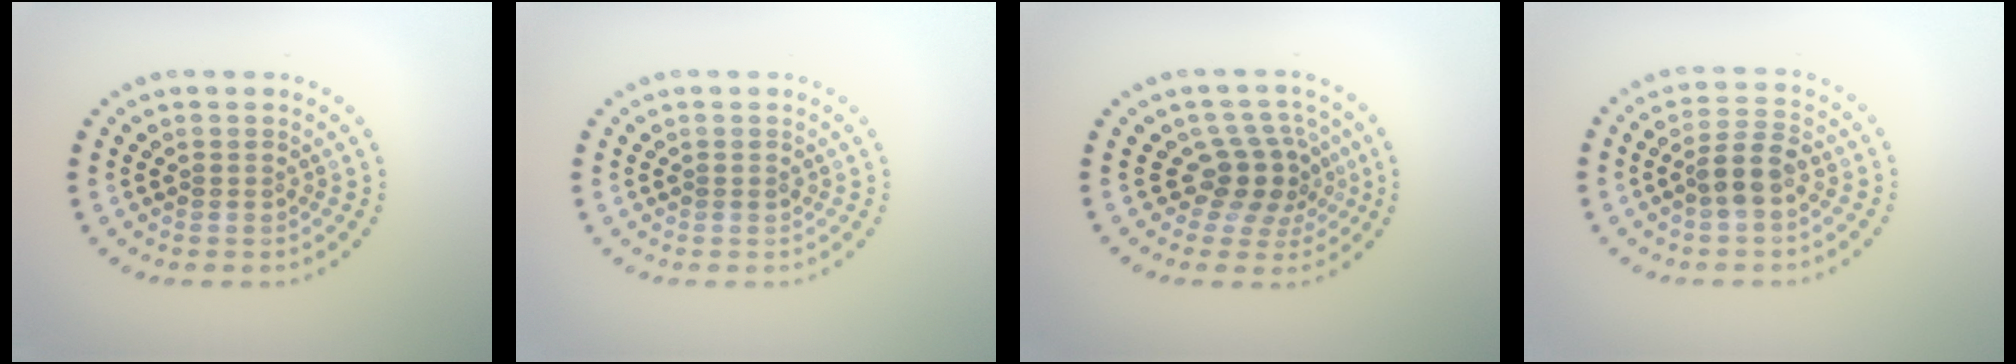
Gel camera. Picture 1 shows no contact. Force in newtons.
{"total": 0.6, "press": 0.6, "slide": 0.1}
{"total": 3.8, "press": 2.8, "slide": 2.6}
{"total": 3.4, "press": 3.3, "slide": 0.9}